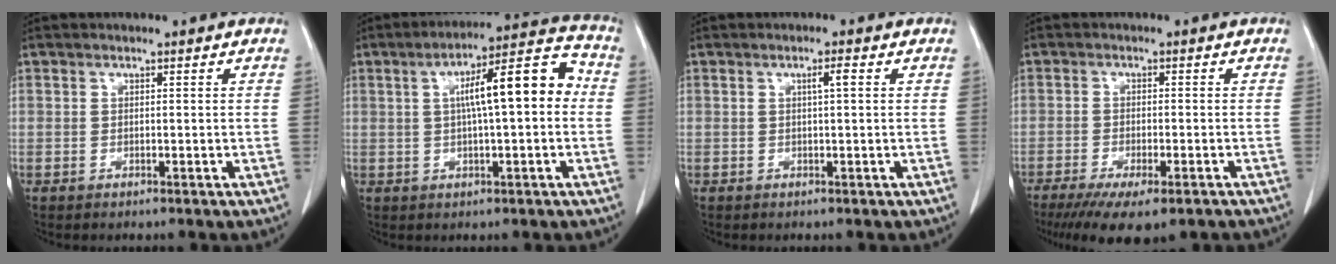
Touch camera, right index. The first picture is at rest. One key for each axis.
{"total": 11.5, "fx": 1.0, "fy": 2.1, "fz": 11.2, "tx": -0.169, "ty": 0.038, "tz": 0.012}
{"total": 1.7, "fx": 0.5, "fy": 0.0, "fz": 1.6, "tx": -0.029, "ty": 0.003, "tz": 0.007}
{"total": 11.9, "fx": -8.8, "fy": 2.9, "fz": 7.5, "tx": -0.115, "ty": -0.020, "tz": -0.131}